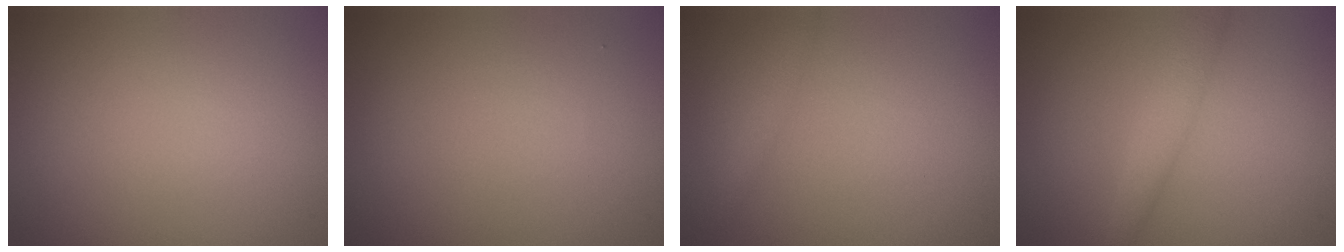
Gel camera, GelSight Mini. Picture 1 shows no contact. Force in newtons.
{"total": 0.0}
{"total": 1.2, "press": 1.2, "slide": 0.2}
{"total": 2.0, "press": 2.0, "slide": 0.0}